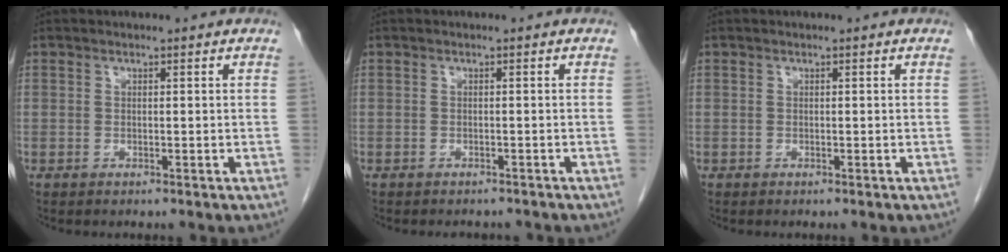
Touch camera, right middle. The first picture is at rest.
{"total": 3.1, "force": [-2.8, 1.1, 0.6], "torque": [-0.007, -0.003, -0.034]}
{"total": 0.0}